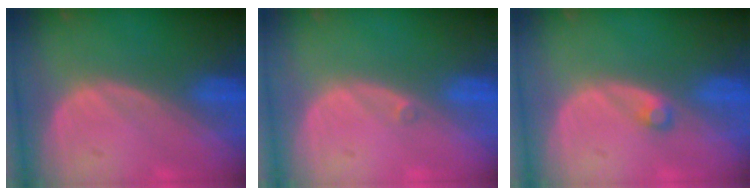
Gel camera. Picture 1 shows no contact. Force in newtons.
{"total": 0.6, "press": 0.5, "slide": 0.3}
{"total": 1.3, "press": 1.2, "slide": 0.3}